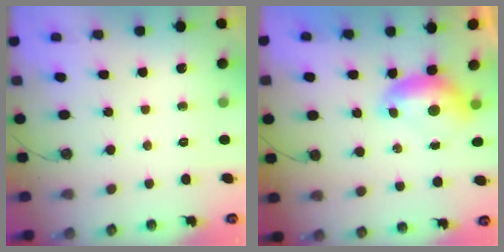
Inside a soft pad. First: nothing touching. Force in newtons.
{"total": 0.6, "press": 0.4, "slide": 0.4}